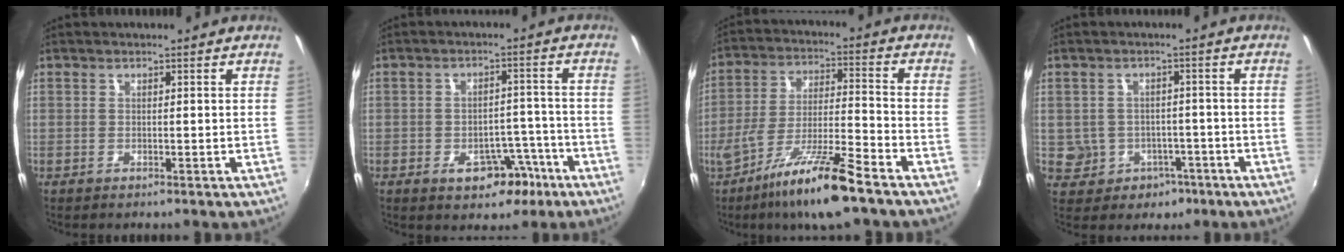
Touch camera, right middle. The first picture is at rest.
{"total": 6.7, "force": [-3.7, 4.0, 4.0], "torque": [-0.059, 0.015, -0.035]}
{"total": 13.9, "force": [-9.4, 0.7, 10.2], "torque": [-0.204, -0.021, -0.168]}
{"total": 7.4, "force": [-2.5, 6.8, 1.7], "torque": [-0.056, 0.019, -0.015]}